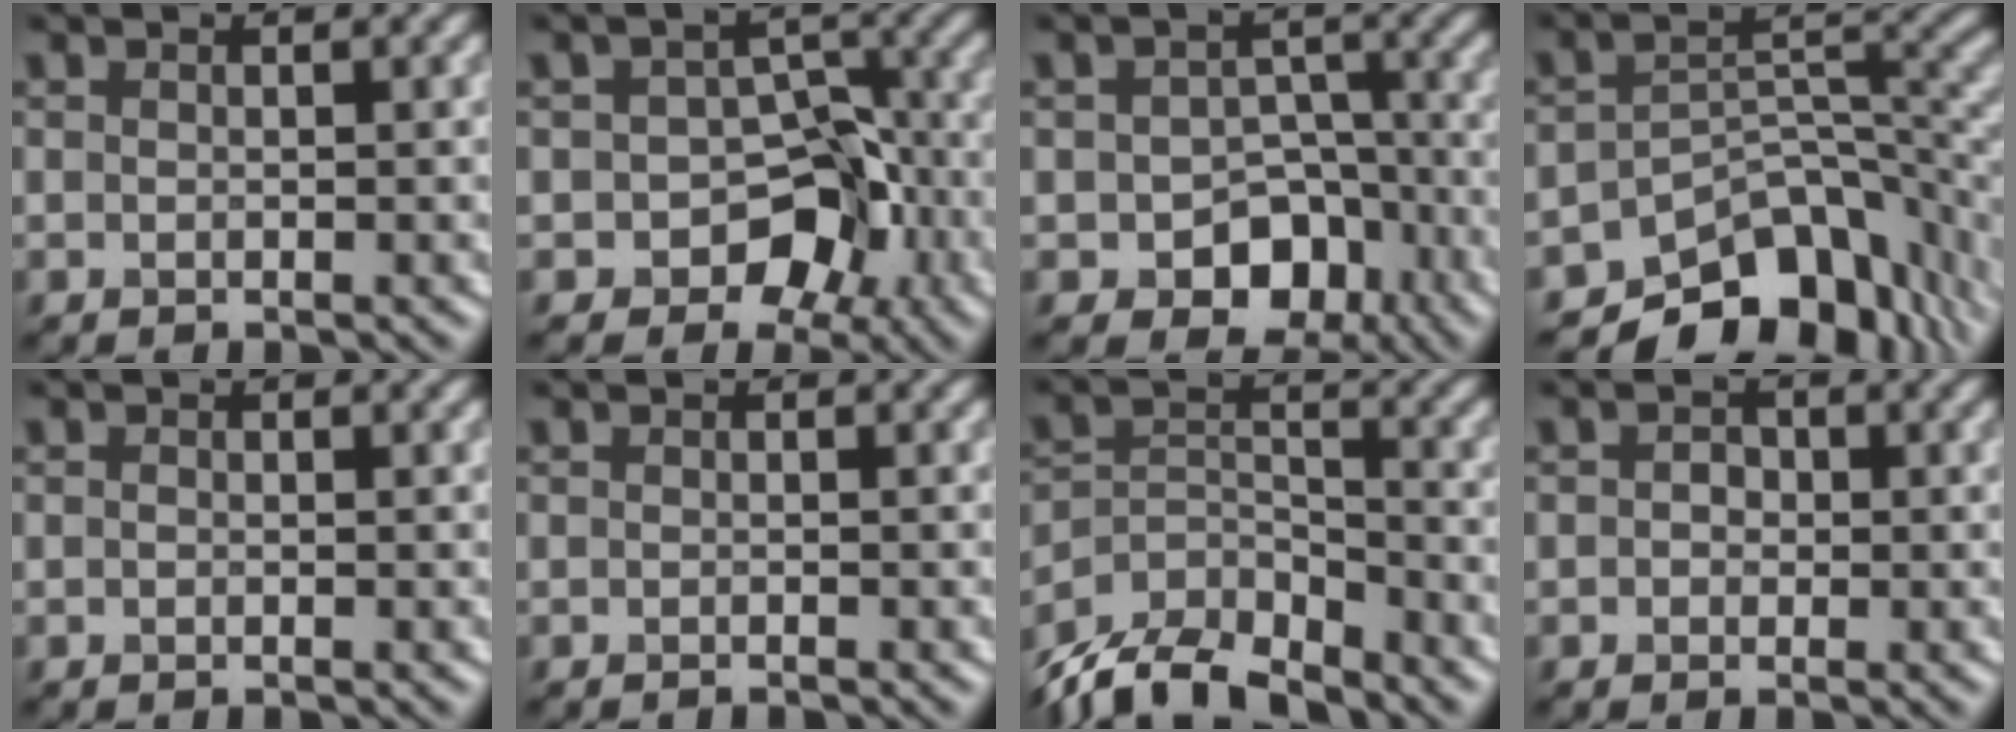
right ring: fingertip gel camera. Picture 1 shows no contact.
{"total": 6.3, "force": [-2.8, 4.4, 3.4], "torque": [-0.030, 0.015, -0.044]}
{"total": 6.0, "force": [-2.5, 4.4, 3.2], "torque": [-0.035, -0.004, -0.033]}
{"total": 9.9, "force": [-7.0, 4.9, 4.9], "torque": [-0.061, -0.012, -0.119]}
{"total": 0.0}
{"total": 0.0}
{"total": 9.0, "force": [-7.9, 3.1, 3.0], "torque": [-0.061, -0.008, -0.146]}
{"total": 1.1, "force": [0.2, 1.0, 0.5], "torque": [-0.001, 0.001, -0.005]}